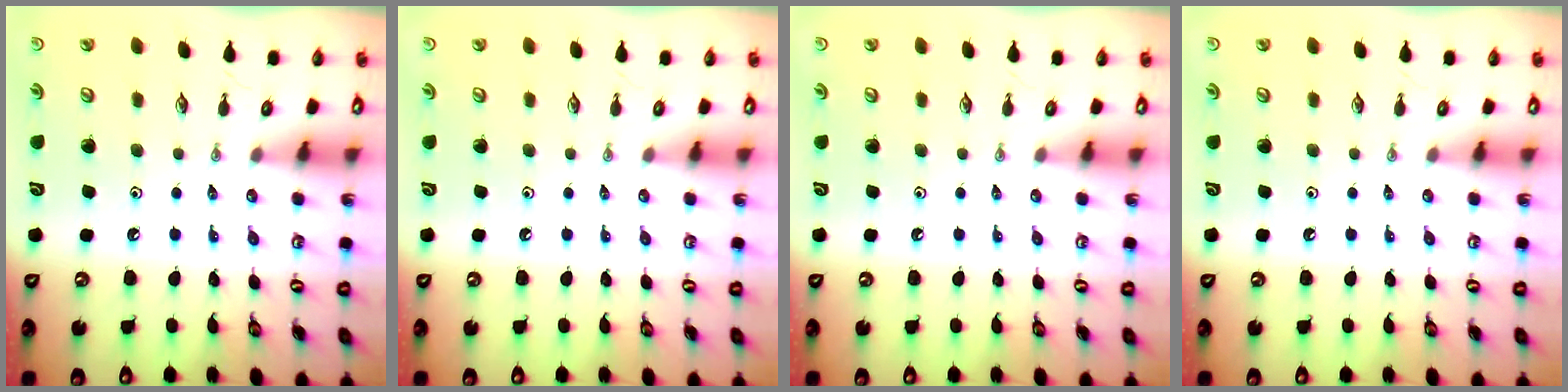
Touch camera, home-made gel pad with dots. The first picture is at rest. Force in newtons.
{"total": 0.0}
{"total": 0.0}
{"total": 0.0}